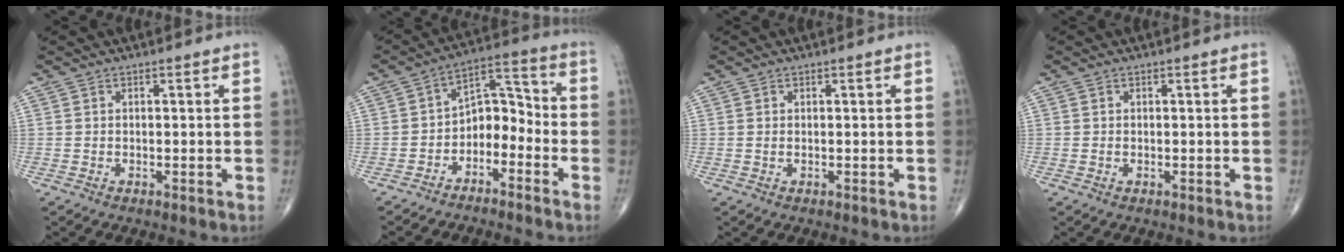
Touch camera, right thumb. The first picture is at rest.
{"total": 8.6, "force": [-4.0, 5.7, 5.1], "torque": [-0.051, 0.070, -0.080]}
{"total": 0.0}
{"total": 0.5, "force": [-0.1, 0.3, 0.4], "torque": [-0.010, 0.002, -0.001]}